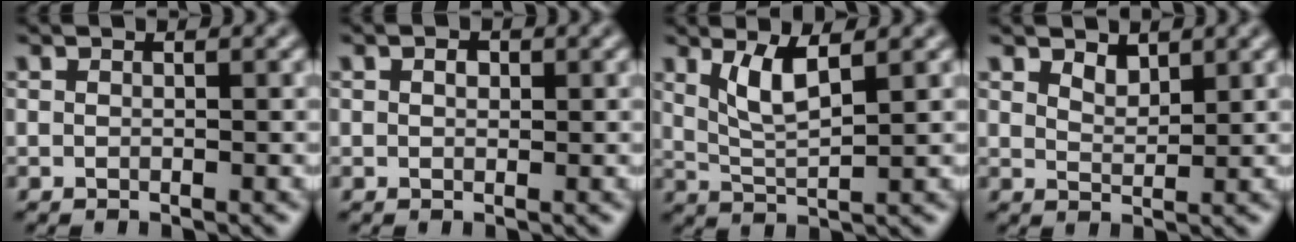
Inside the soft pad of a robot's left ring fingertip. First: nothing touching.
{"total": 0.9, "force": [0.3, 0.6, 0.6], "torque": [-0.010, 0.000, 0.002]}
{"total": 3.3, "force": [1.7, 0.7, 2.8], "torque": [-0.060, -0.008, 0.040]}
{"total": 1.5, "force": [1.3, 0.5, 0.6], "torque": [-0.015, -0.004, 0.025]}